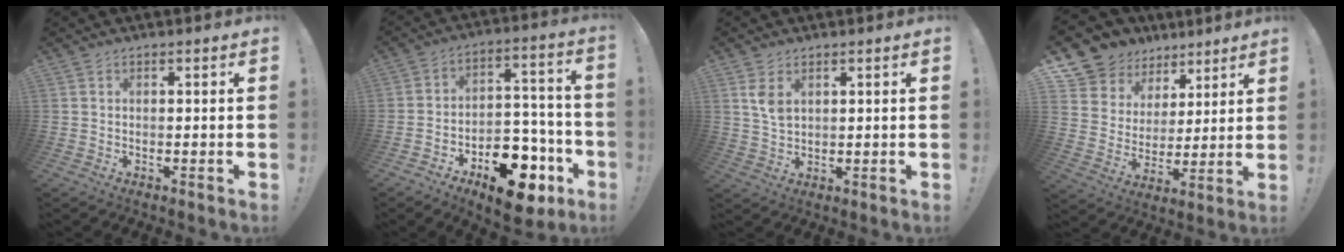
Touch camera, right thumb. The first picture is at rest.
{"total": 17.0, "force": [-10.1, 9.5, 9.8], "torque": [-0.091, 0.095, -0.152]}
{"total": 4.9, "force": [2.2, 2.7, 3.5], "torque": [-0.050, -0.010, 0.038]}
{"total": 10.7, "force": [7.1, 7.8, 1.6], "torque": [-0.031, -0.063, 0.147]}